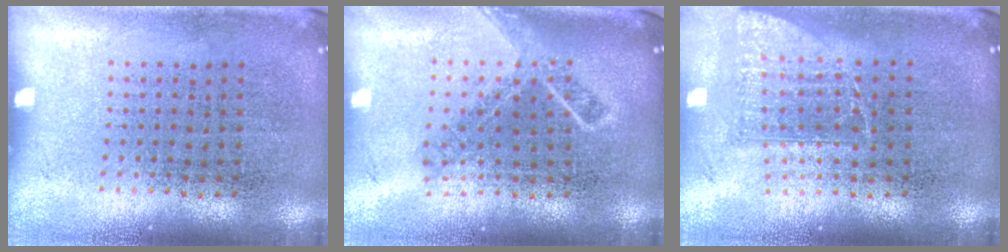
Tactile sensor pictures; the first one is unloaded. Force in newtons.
{"total": 1.7, "press": 1.2, "slide": 1.2}
{"total": 1.3, "press": 1.0, "slide": 0.8}